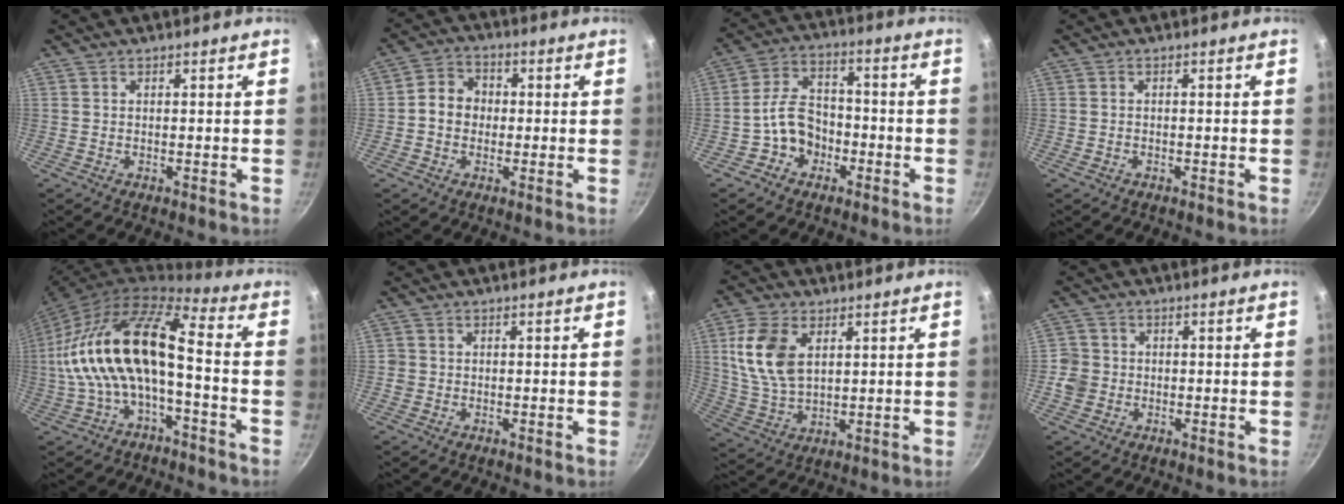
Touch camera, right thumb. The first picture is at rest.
{"total": 6.3, "force": [-0.3, 5.5, 3.1], "torque": [-0.023, 0.016, -0.020]}
{"total": 9.0, "force": [-3.3, 7.0, 4.6], "torque": [-0.047, 0.045, -0.065]}
{"total": 0.9, "force": [-0.5, 0.5, 0.4], "torque": [-0.015, 0.006, -0.011]}
{"total": 18.4, "force": [-2.2, 7.6, 16.6], "torque": [-0.321, 0.052, -0.053]}
{"total": 1.4, "force": [-0.4, 1.3, 0.3], "torque": [-0.002, 0.003, -0.007]}
{"total": 11.8, "force": [3.5, 7.3, 8.6], "torque": [-0.161, -0.014, 0.074]}
{"total": 4.3, "force": [-1.1, 4.0, 1.2], "torque": [-0.004, 0.014, -0.025]}